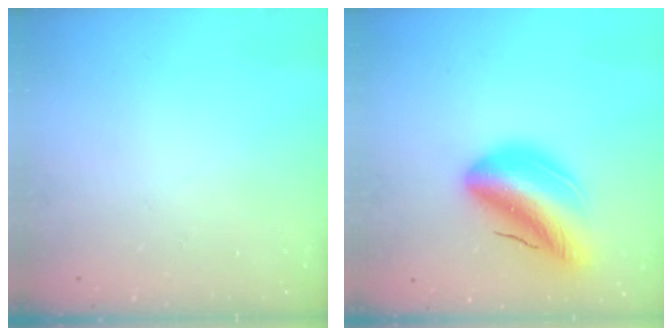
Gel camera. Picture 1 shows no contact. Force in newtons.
{"total": 14.8, "press": 14.2, "slide": 4.0}